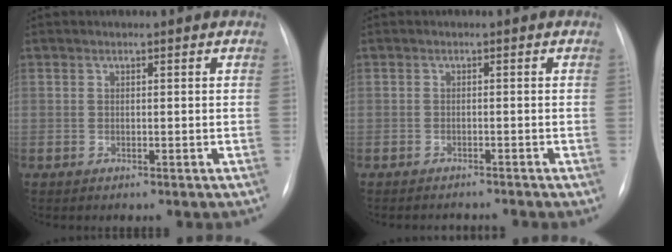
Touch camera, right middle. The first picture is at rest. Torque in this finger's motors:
{"motor_torque": [0.17, -0.16, 0.09, 0.05]}